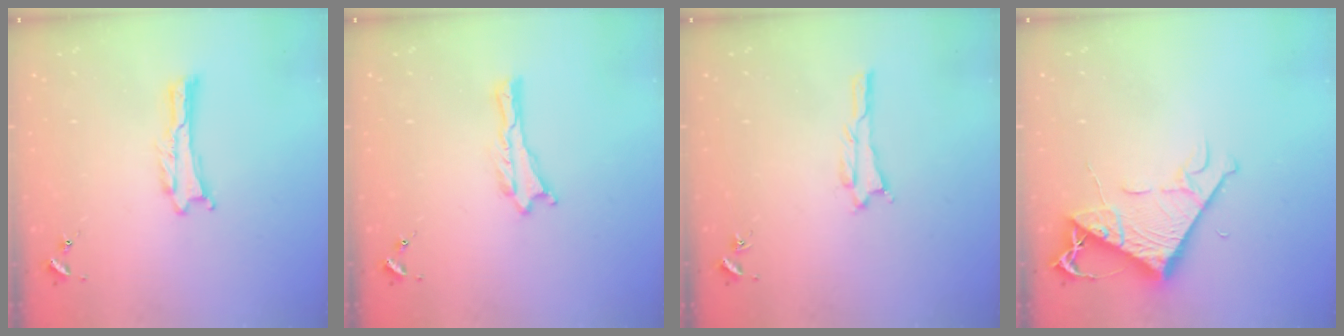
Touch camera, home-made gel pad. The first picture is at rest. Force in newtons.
{"total": 0.0}
{"total": 1.1, "press": 1.1, "slide": 0.1}
{"total": 8.0, "press": 7.9, "slide": 0.8}